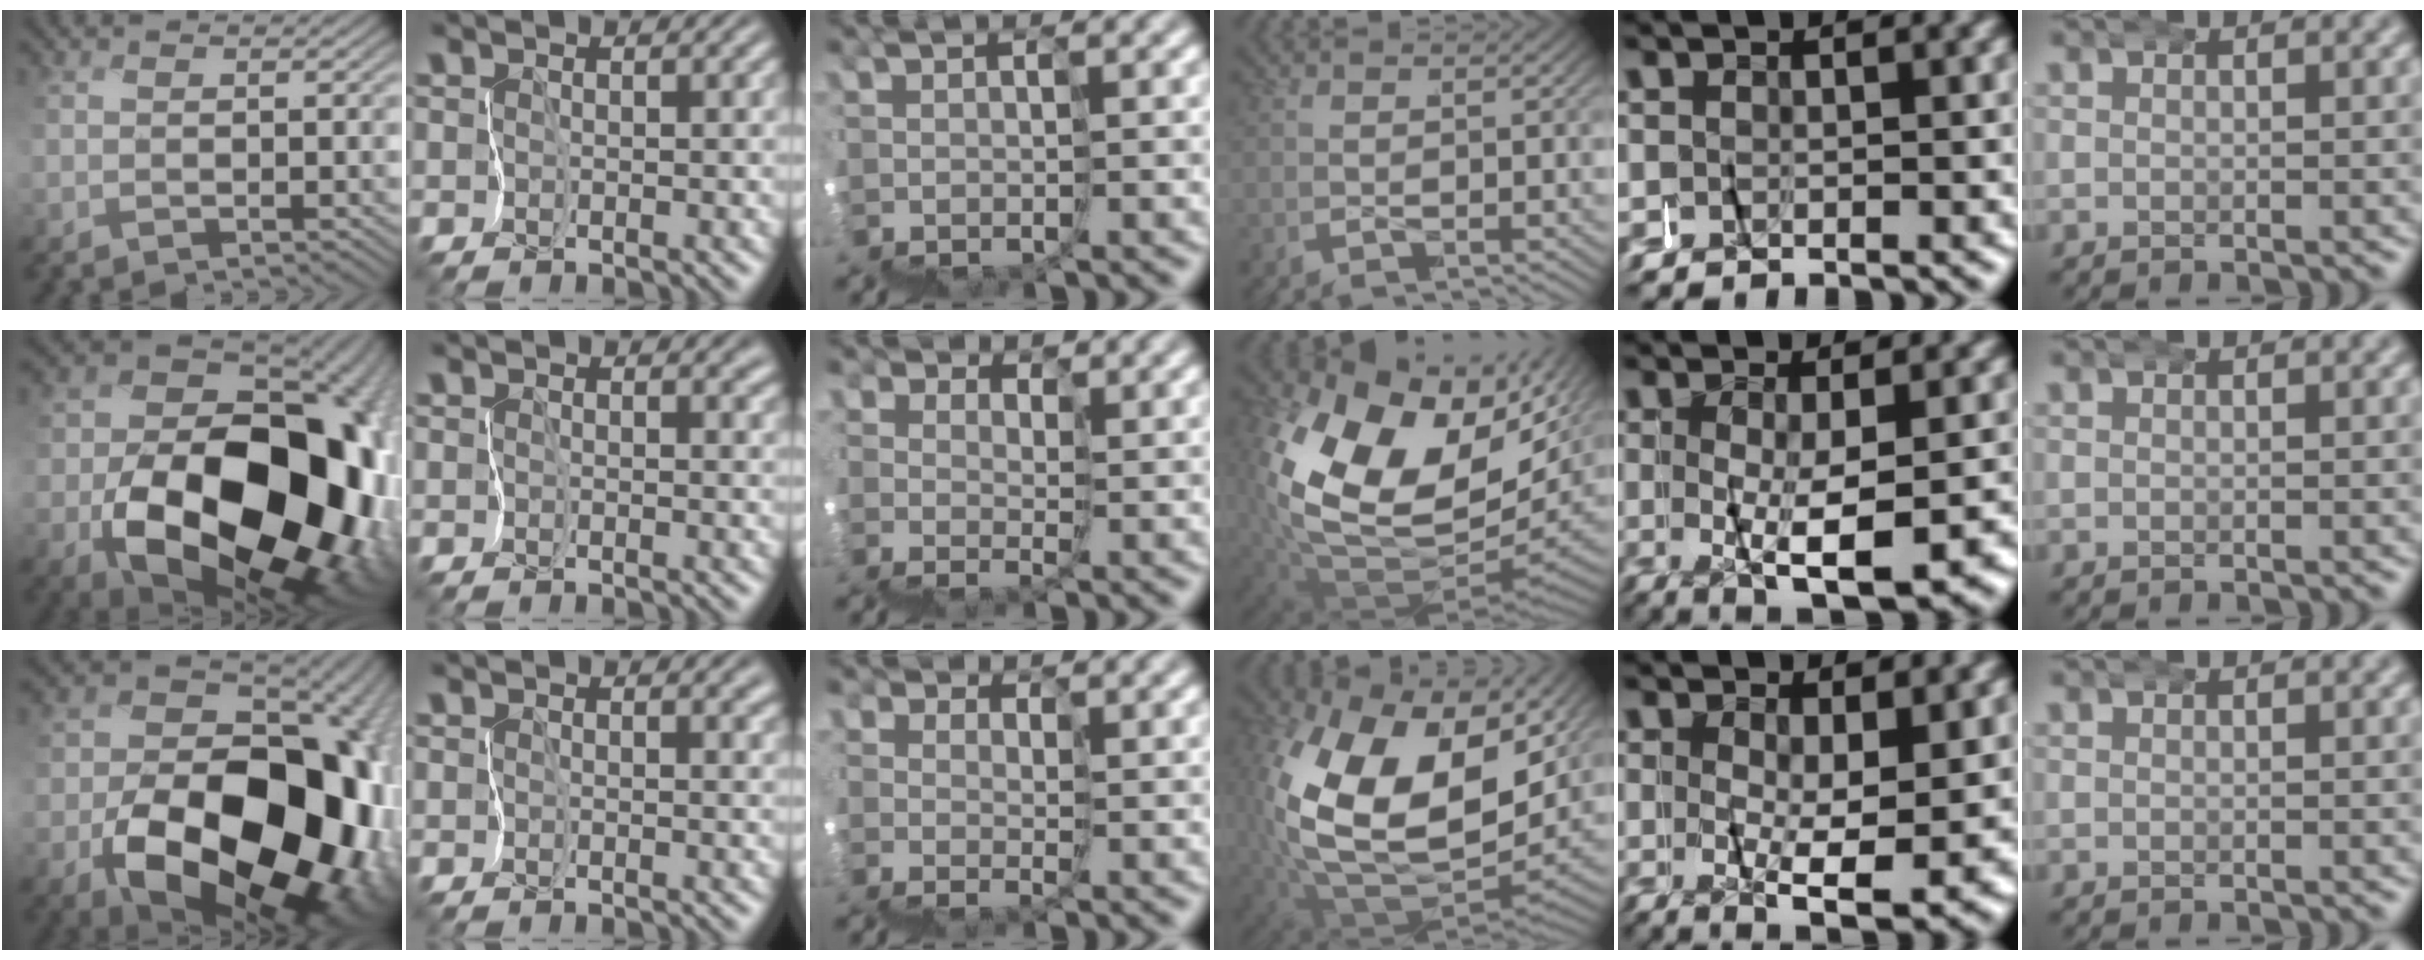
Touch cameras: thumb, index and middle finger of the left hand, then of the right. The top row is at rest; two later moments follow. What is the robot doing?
{"motion": "wrap", "object": "masking tape"}